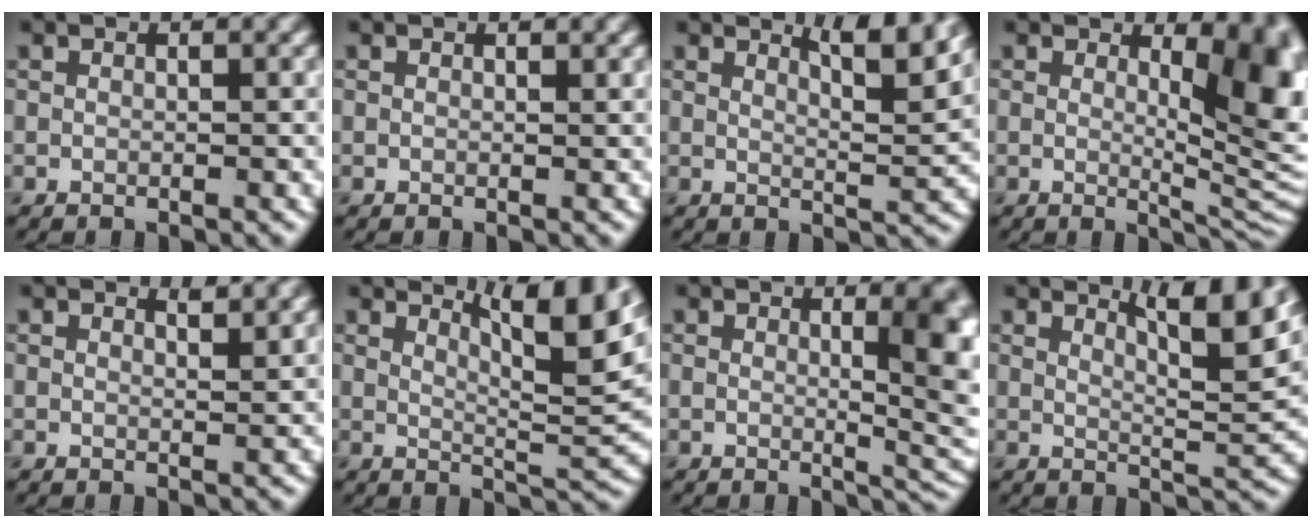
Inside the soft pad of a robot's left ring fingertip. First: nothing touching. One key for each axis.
{"total": 0.6, "fx": 0.5, "fy": 0.1, "fz": 0.4, "tx": -0.007, "ty": 0.002, "tz": 0.007}
{"total": 4.5, "fx": 3.1, "fy": 1.0, "fz": 3.2, "tx": -0.042, "ty": 0.000, "tz": 0.045}
{"total": 9.1, "fx": 2.2, "fy": 3.7, "fz": 8.0, "tx": -0.088, "ty": -0.010, "tz": 0.041}
{"total": 1.6, "fx": 1.4, "fy": 0.3, "fz": 0.7, "tx": -0.006, "ty": 0.003, "tz": 0.019}
{"total": 8.0, "fx": 4.6, "fy": 1.8, "fz": 6.3, "tx": -0.078, "ty": 0.004, "tz": 0.077}
{"total": 7.1, "fx": 1.2, "fy": 2.4, "fz": 6.6, "tx": -0.061, "ty": -0.004, "tz": 0.023}
{"total": 7.0, "fx": 4.2, "fy": 1.5, "fz": 5.5, "tx": -0.068, "ty": 0.003, "tz": 0.068}